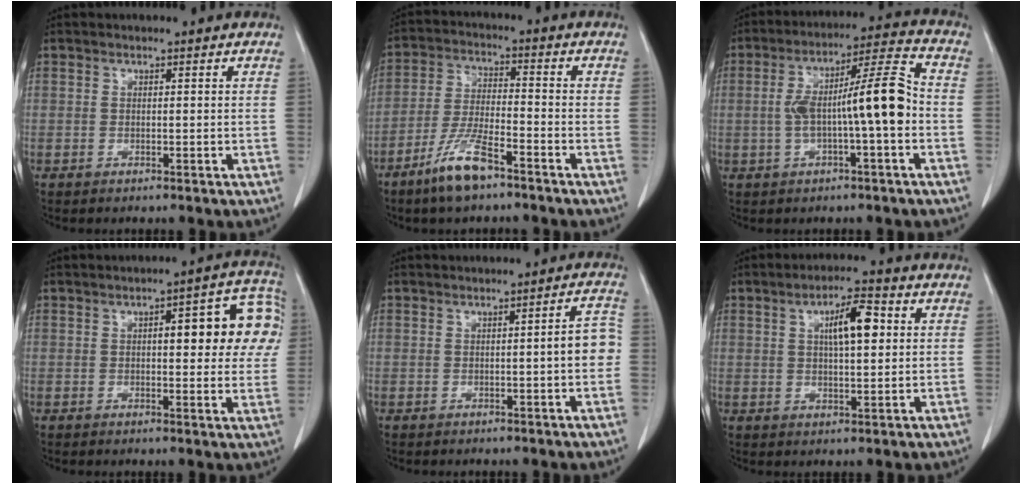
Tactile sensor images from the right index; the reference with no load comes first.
{"total": 8.6, "force": [-5.9, 1.6, 6.1], "torque": [-0.127, -0.013, -0.115]}
{"total": 11.9, "force": [-1.5, 1.0, 11.8], "torque": [-0.201, 0.031, -0.027]}
{"total": 12.3, "force": [2.6, 3.9, 11.4], "torque": [-0.127, 0.032, 0.025]}
{"total": 4.3, "force": [-0.5, 0.5, 4.2], "torque": [-0.048, 0.013, -0.009]}
{"total": 7.2, "force": [1.9, 1.8, 6.7], "torque": [-0.111, 0.011, 0.032]}